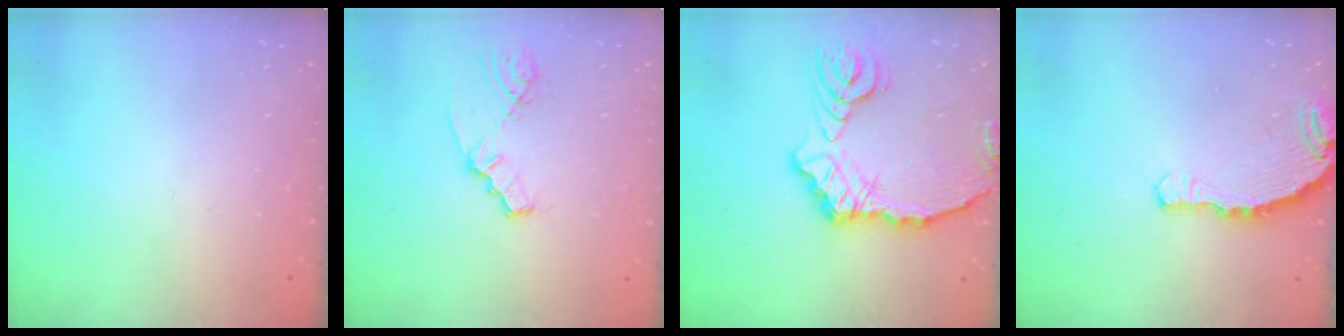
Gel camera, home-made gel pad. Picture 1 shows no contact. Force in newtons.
{"total": 2.1, "press": 2.1, "slide": 0.3}
{"total": 17.0, "press": 16.8, "slide": 2.2}
{"total": 5.3, "press": 5.3, "slide": 0.5}